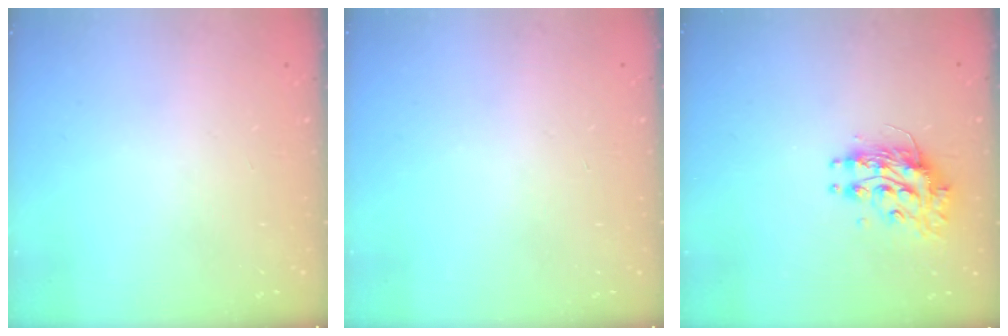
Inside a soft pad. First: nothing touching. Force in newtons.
{"total": 0.5, "press": 0.5, "slide": 0.2}
{"total": 10.4, "press": 10.4, "slide": 0.6}